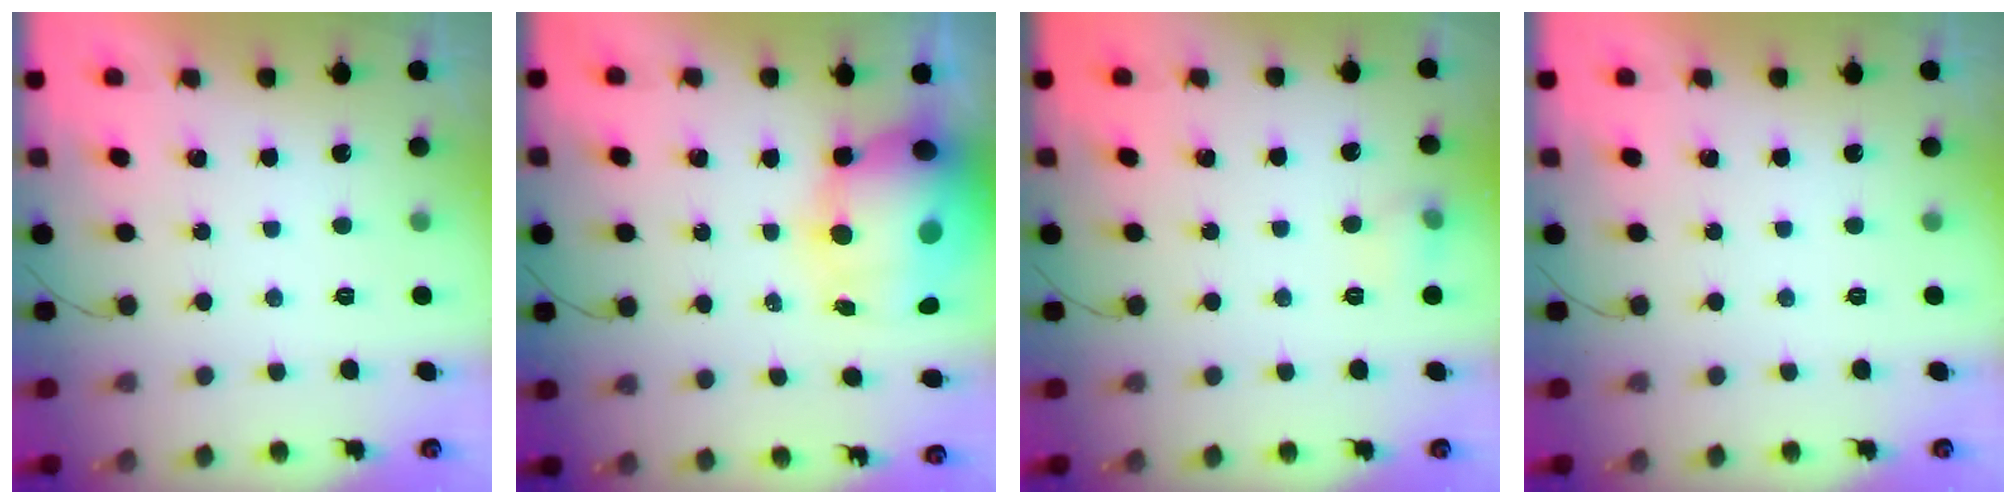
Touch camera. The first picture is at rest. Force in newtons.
{"total": 19.4, "press": 18.9, "slide": 4.6}
{"total": 5.8, "press": 5.6, "slide": 1.4}
{"total": 0.0}